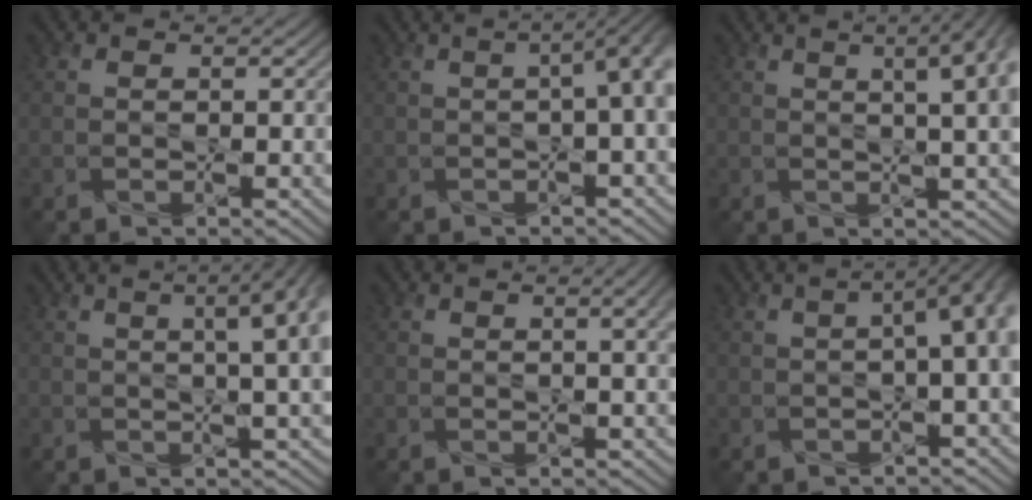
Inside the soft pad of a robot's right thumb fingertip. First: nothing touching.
{"total": 7.0, "force": [-0.3, 2.2, 6.6], "torque": [-0.091, 0.006, -0.011]}
{"total": 9.3, "force": [2.8, 3.1, 8.3], "torque": [-0.092, 0.039, 0.022]}
{"total": 8.9, "force": [1.9, 2.7, 8.3], "torque": [-0.093, 0.035, 0.013]}
{"total": 3.9, "force": [1.2, 1.0, 3.6], "torque": [-0.044, 0.008, 0.020]}
{"total": 8.9, "force": [0.0, 3.1, 8.3], "torque": [-0.110, 0.011, -0.008]}